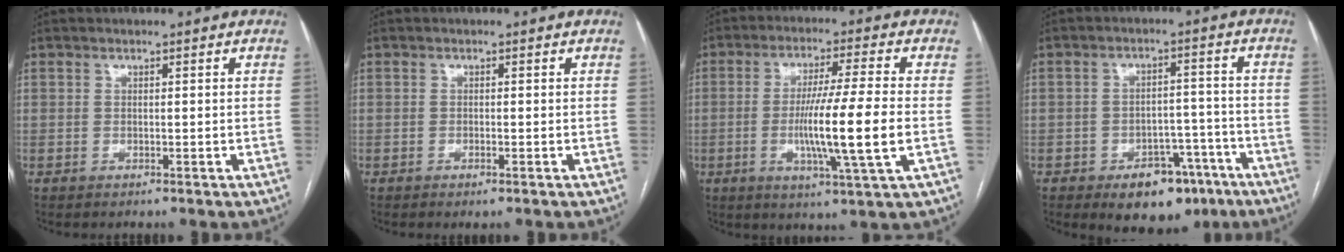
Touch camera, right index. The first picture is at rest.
{"total": 0.7, "force": [-0.4, 0.0, 0.5], "torque": [-0.010, -0.001, -0.004]}
{"total": 12.1, "force": [-1.9, -0.9, 11.9], "torque": [-0.219, -0.016, -0.038]}
{"total": 9.7, "force": [-6.1, 5.6, 5.1], "torque": [-0.053, 0.020, -0.079]}